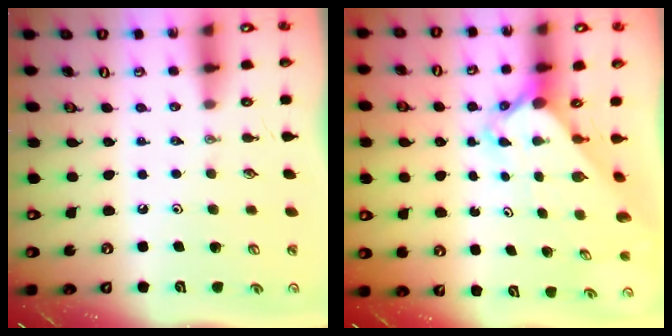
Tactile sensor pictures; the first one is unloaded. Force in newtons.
{"total": 2.6, "press": 2.6, "slide": 0.2}